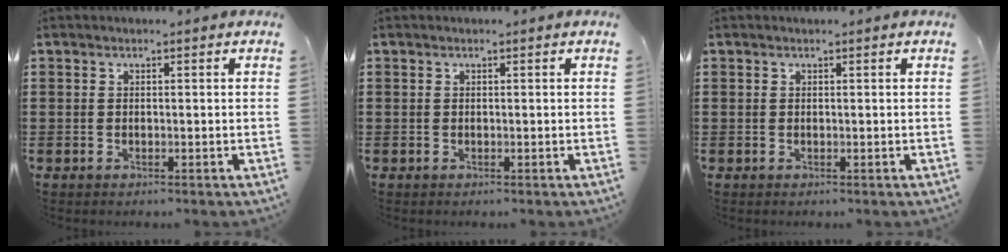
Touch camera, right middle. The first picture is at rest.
{"total": 0.0}
{"total": 0.0}